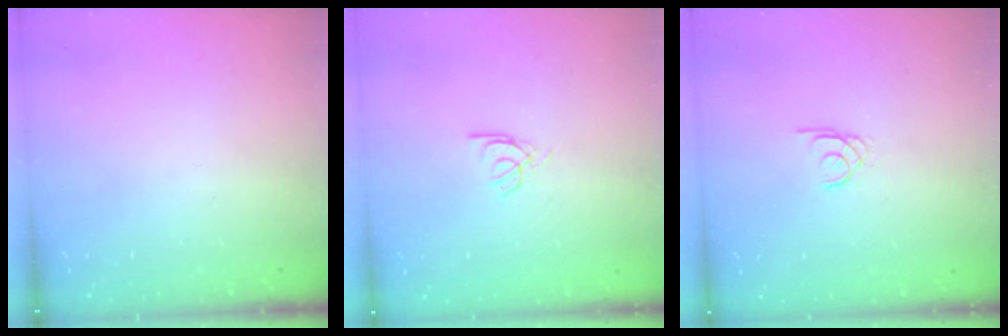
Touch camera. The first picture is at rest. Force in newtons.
{"total": 2.5, "press": 2.4, "slide": 0.3}
{"total": 1.3, "press": 1.3, "slide": 0.1}